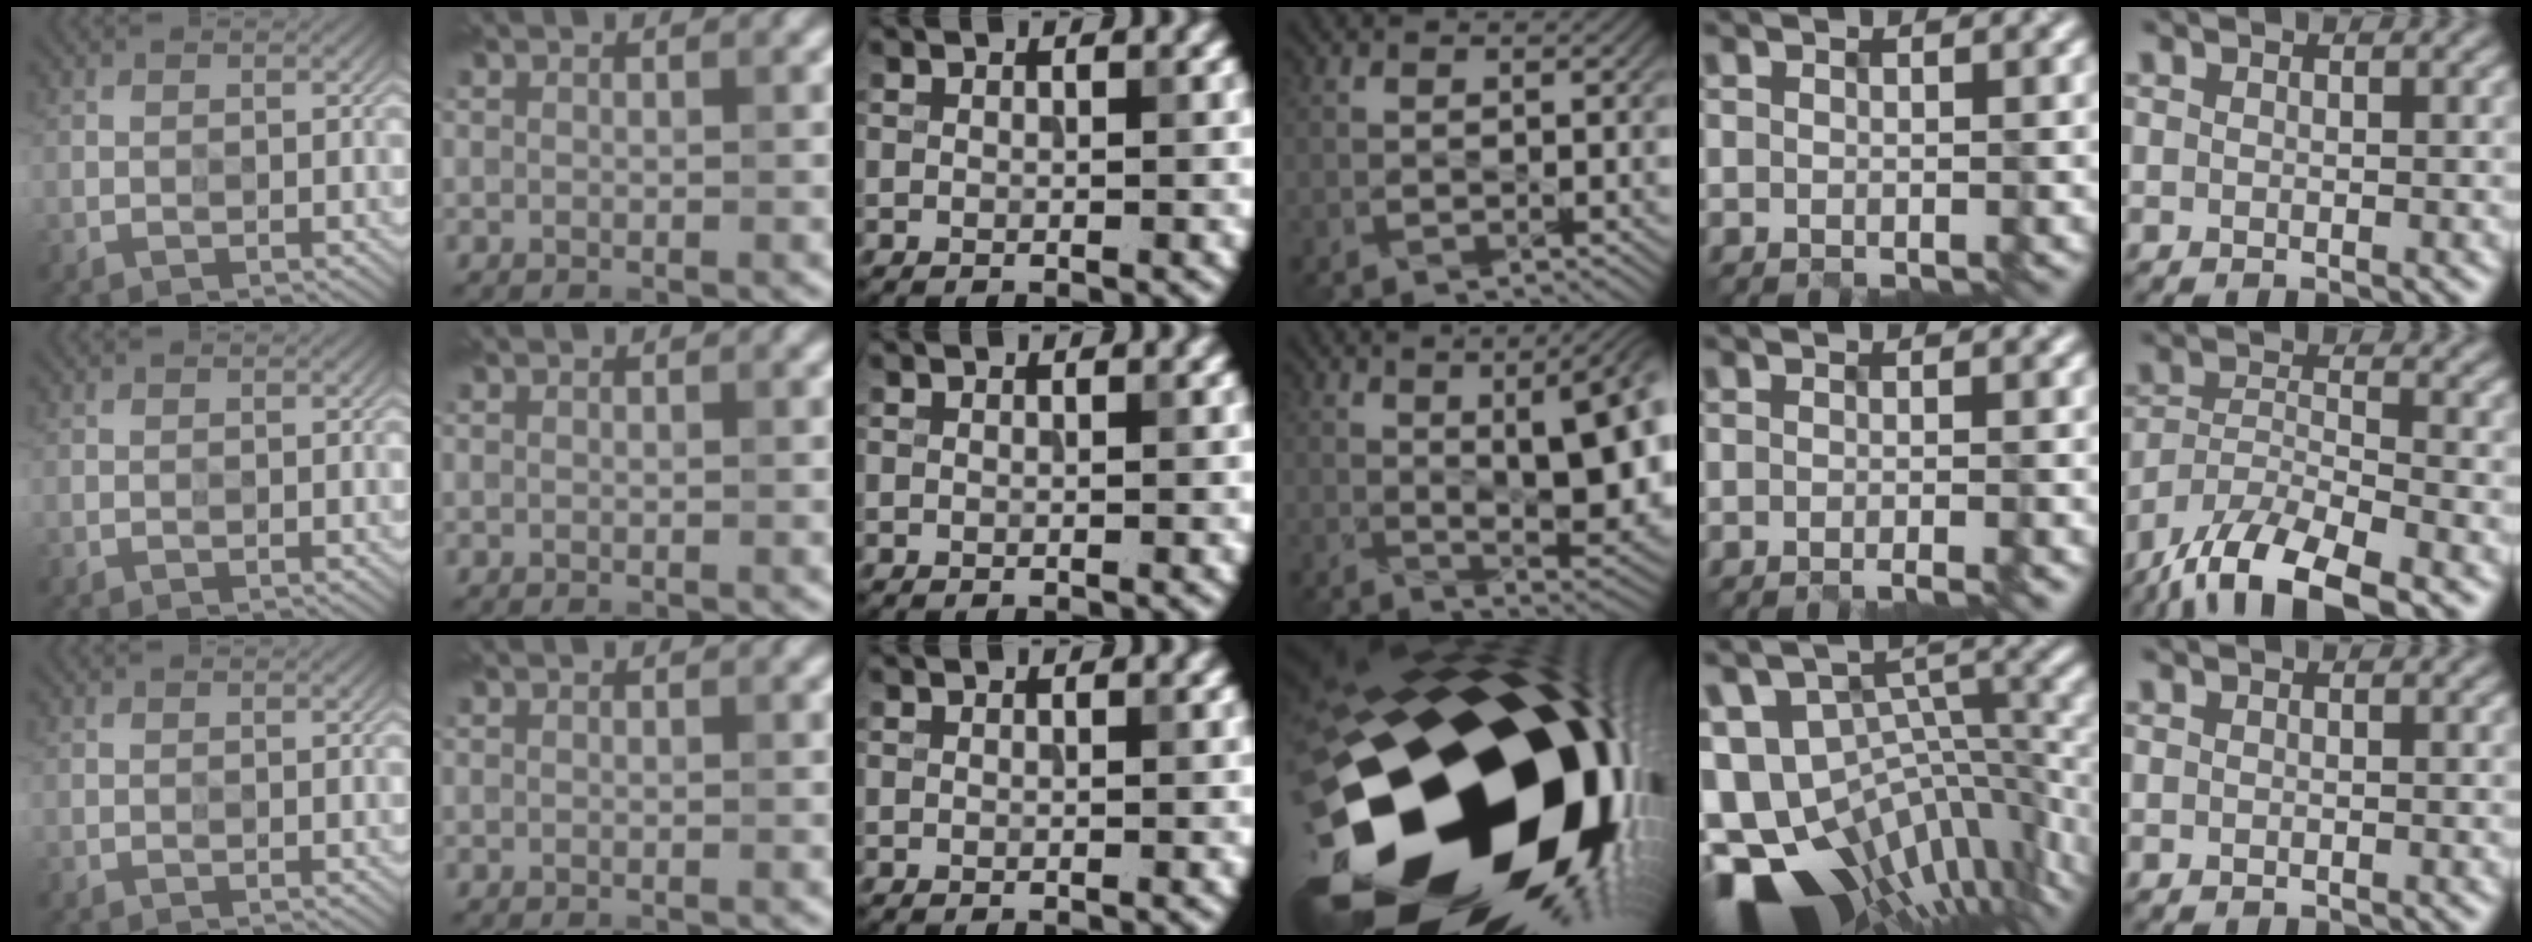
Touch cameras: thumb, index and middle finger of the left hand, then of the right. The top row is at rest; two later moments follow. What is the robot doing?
{"motion": "insert", "object": "power strip"}